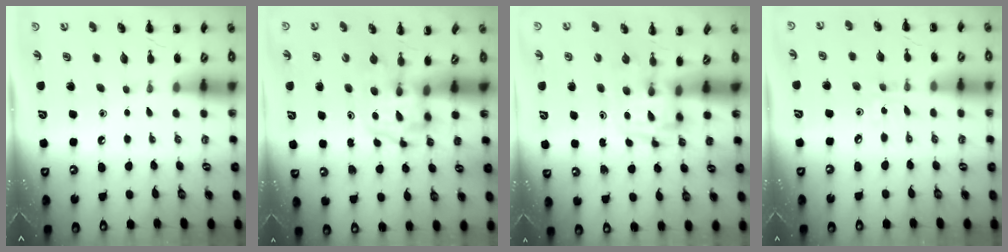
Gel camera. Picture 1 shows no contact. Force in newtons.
{"total": 3.7, "press": 3.7, "slide": 0.6}
{"total": 3.1, "press": 3.1, "slide": 0.5}
{"total": 2.6, "press": 2.5, "slide": 0.8}